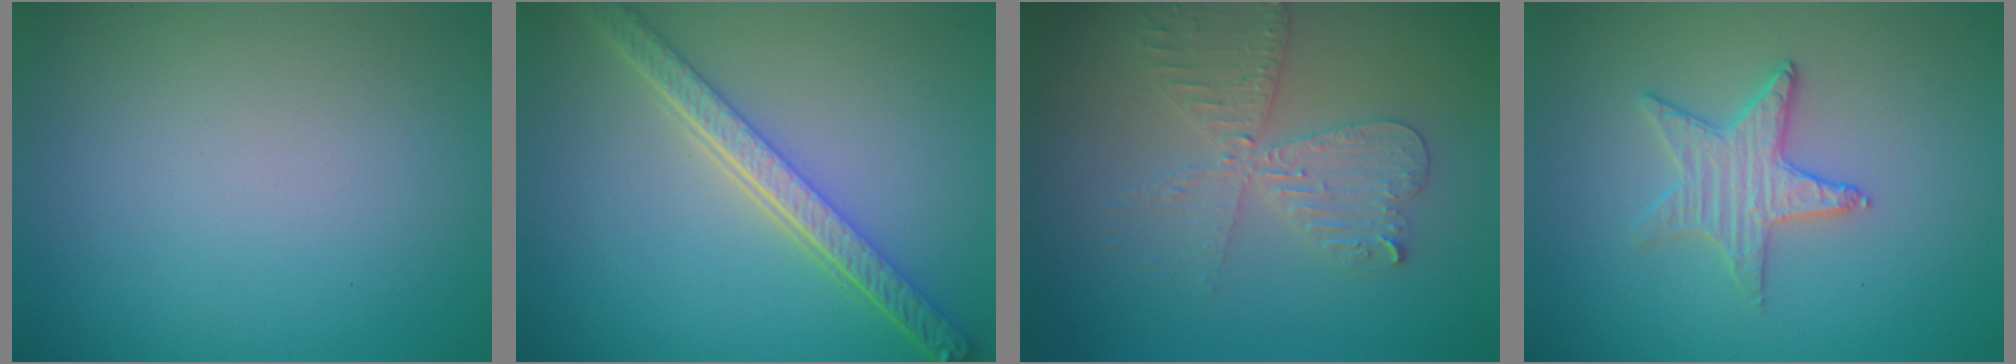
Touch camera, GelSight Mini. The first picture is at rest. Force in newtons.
{"total": 5.4, "press": 4.2, "slide": 3.4}
{"total": 4.0, "press": 3.4, "slide": 2.1}
{"total": 2.8, "press": 2.8, "slide": 0.4}